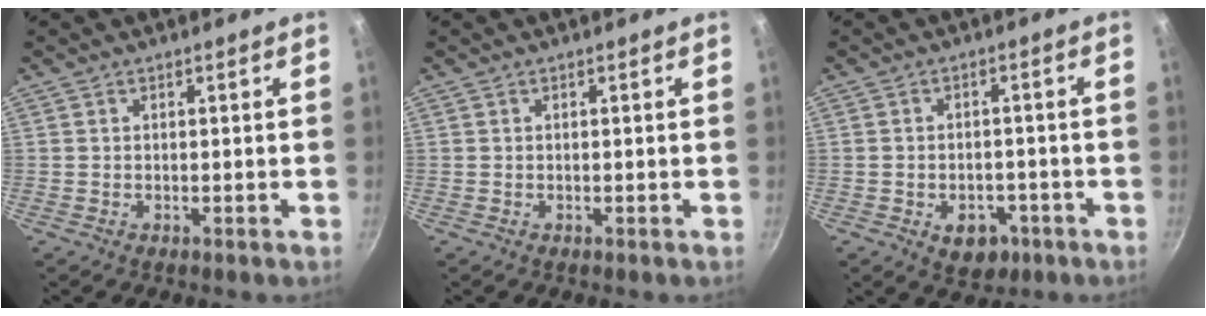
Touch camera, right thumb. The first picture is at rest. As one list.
[{"total": 0.0}, {"total": 6.6, "force": [-2.8, 4.6, 3.8], "torque": [-0.031, 0.015, -0.028]}]